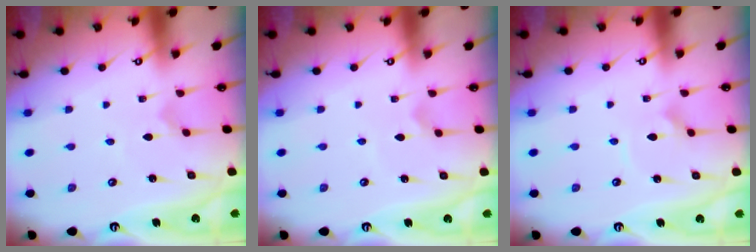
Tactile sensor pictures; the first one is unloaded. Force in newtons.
{"total": 1.7, "press": 1.6, "slide": 0.5}
{"total": 2.4, "press": 2.4, "slide": 0.0}